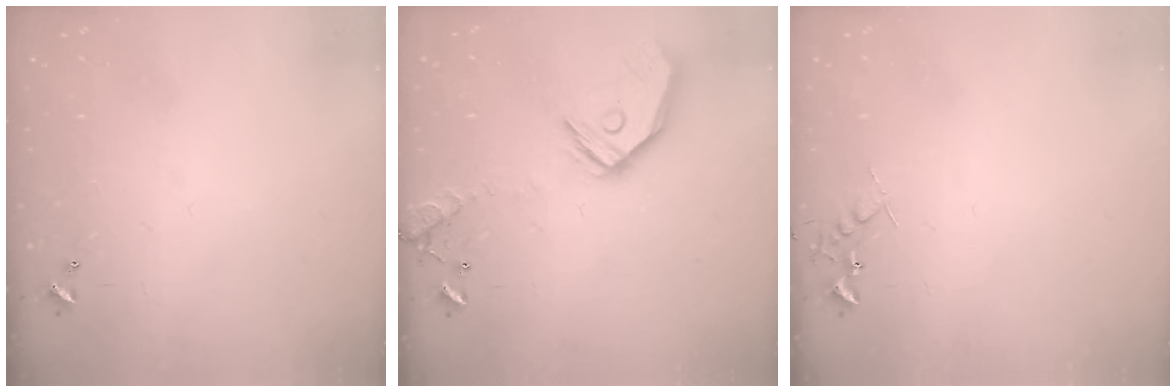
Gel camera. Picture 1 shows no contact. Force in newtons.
{"total": 16.3, "press": 16.1, "slide": 2.4}
{"total": 6.6, "press": 6.5, "slide": 0.7}